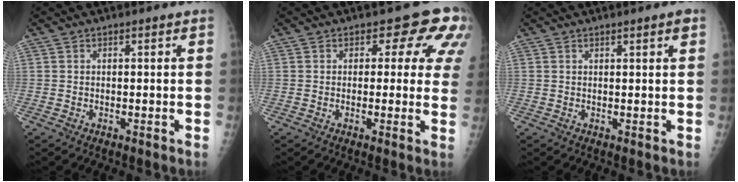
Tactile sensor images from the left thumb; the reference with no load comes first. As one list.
[{"total": 8.1, "force": [3.8, 4.8, 5.3], "torque": [-0.017, -0.012, 0.025]}, {"total": 1.9, "force": [1.1, 0.1, 1.5], "torque": [-0.021, -0.004, 0.015]}]